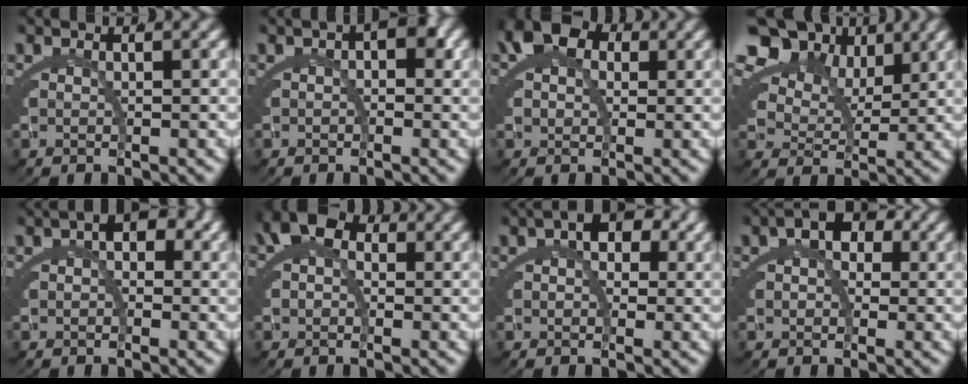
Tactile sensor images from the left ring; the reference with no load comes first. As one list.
[{"total": 1.5, "force": [0.3, 0.4, 1.4], "torque": [-0.005, 0.002, 0.002]}, {"total": 6.7, "force": [2.5, 4.8, 3.9], "torque": [-0.087, -0.001, 0.037]}, {"total": 11.5, "force": [5.6, 7.7, 6.4], "torque": [-0.125, 0.013, 0.081]}, {"total": 2.3, "force": [0.7, 1.2, 1.8], "torque": [-0.011, 0.001, 0.007]}, {"total": 6.0, "force": [1.9, 4.2, 3.8], "torque": [-0.078, -0.001, 0.025]}, {"total": 3.1, "force": [1.1, 1.8, 2.3], "torque": [-0.023, 0.001, 0.015]}, {"total": 4.1, "force": [1.5, 2.6, 2.7], "torque": [-0.036, 0.002, 0.019]}]